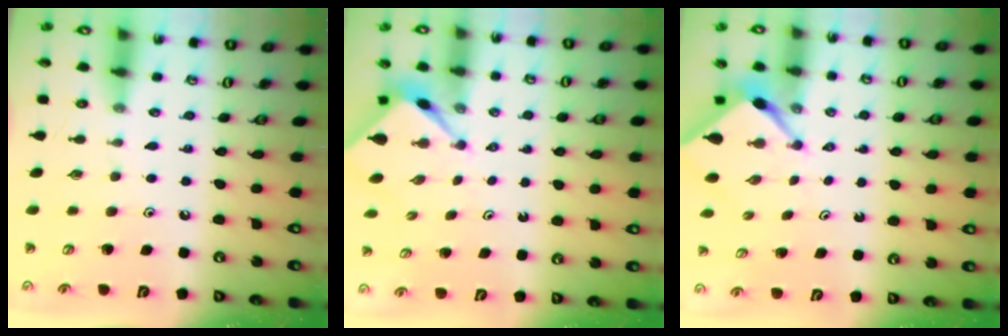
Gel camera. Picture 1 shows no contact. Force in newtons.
{"total": 2.4, "press": 2.4, "slide": 0.3}
{"total": 2.2, "press": 2.2, "slide": 0.3}